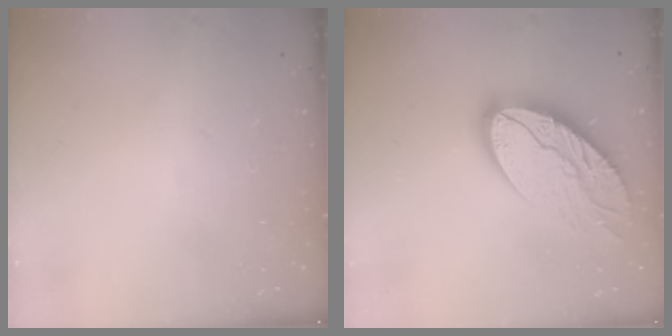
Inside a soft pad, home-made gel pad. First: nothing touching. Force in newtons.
{"total": 15.7, "press": 15.7, "slide": 1.0}